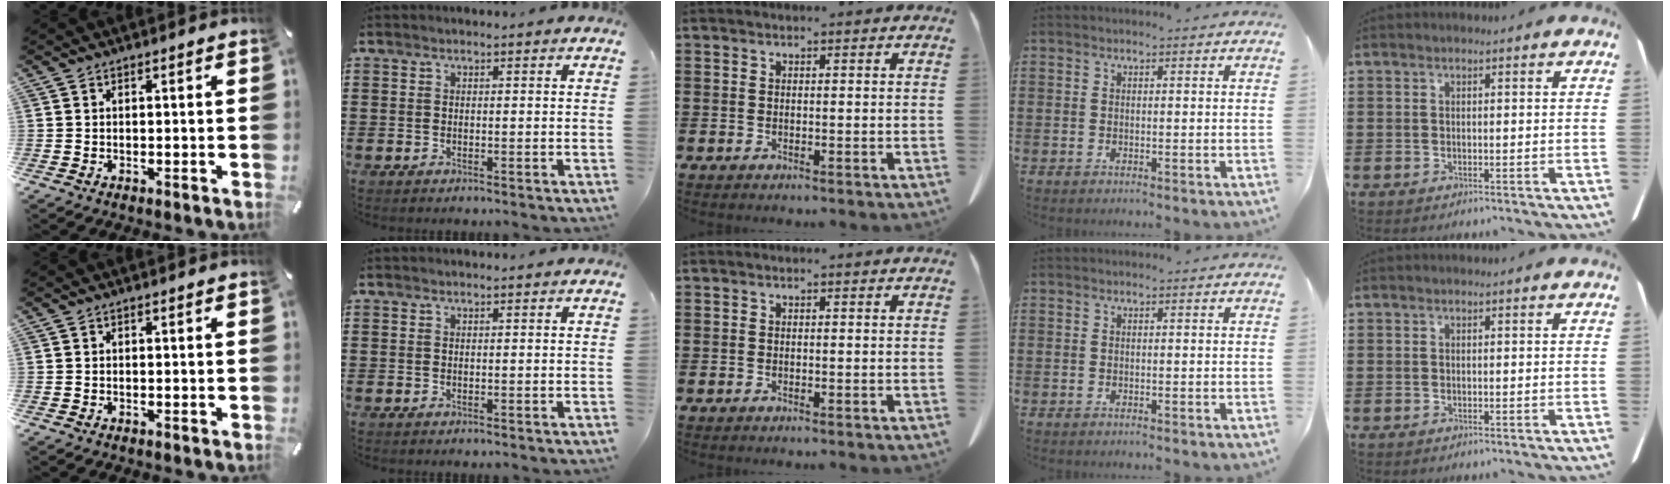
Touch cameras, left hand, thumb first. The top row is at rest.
{}